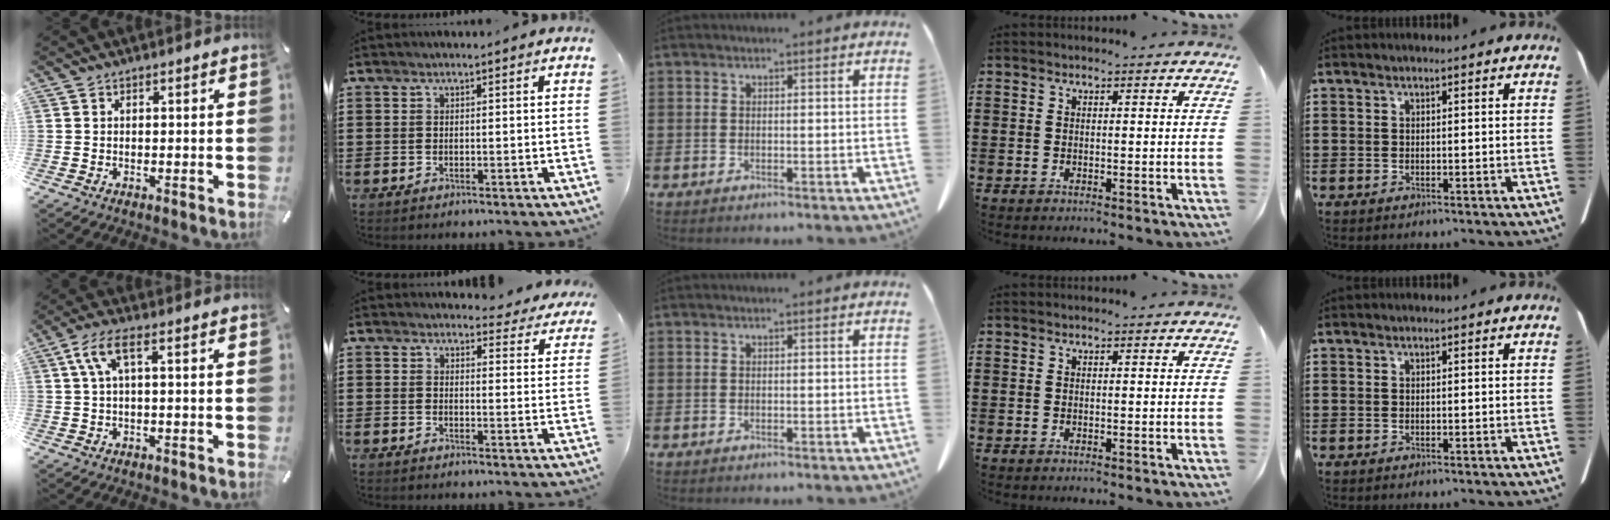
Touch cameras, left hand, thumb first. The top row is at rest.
{"thumb": {"total": 6.4, "force": [0.9, 2.2, 6.0], "torque": [-0.118, 0.005, 0.016]}, "index": {"total": 3.3, "force": [3.1, 1.0, 0.7], "torque": [-0.010, -0.018, 0.053]}}